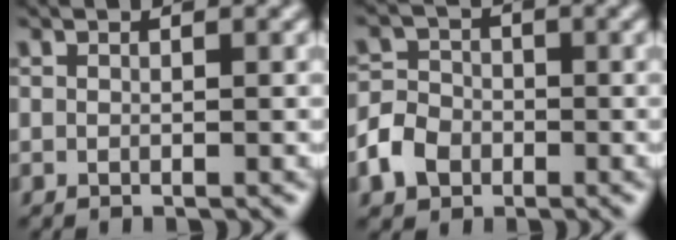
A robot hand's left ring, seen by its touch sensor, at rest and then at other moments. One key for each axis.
{"total": 3.8, "fx": -1.6, "fy": 3.1, "fz": 1.5, "tx": -0.030, "ty": 0.002, "tz": -0.037}